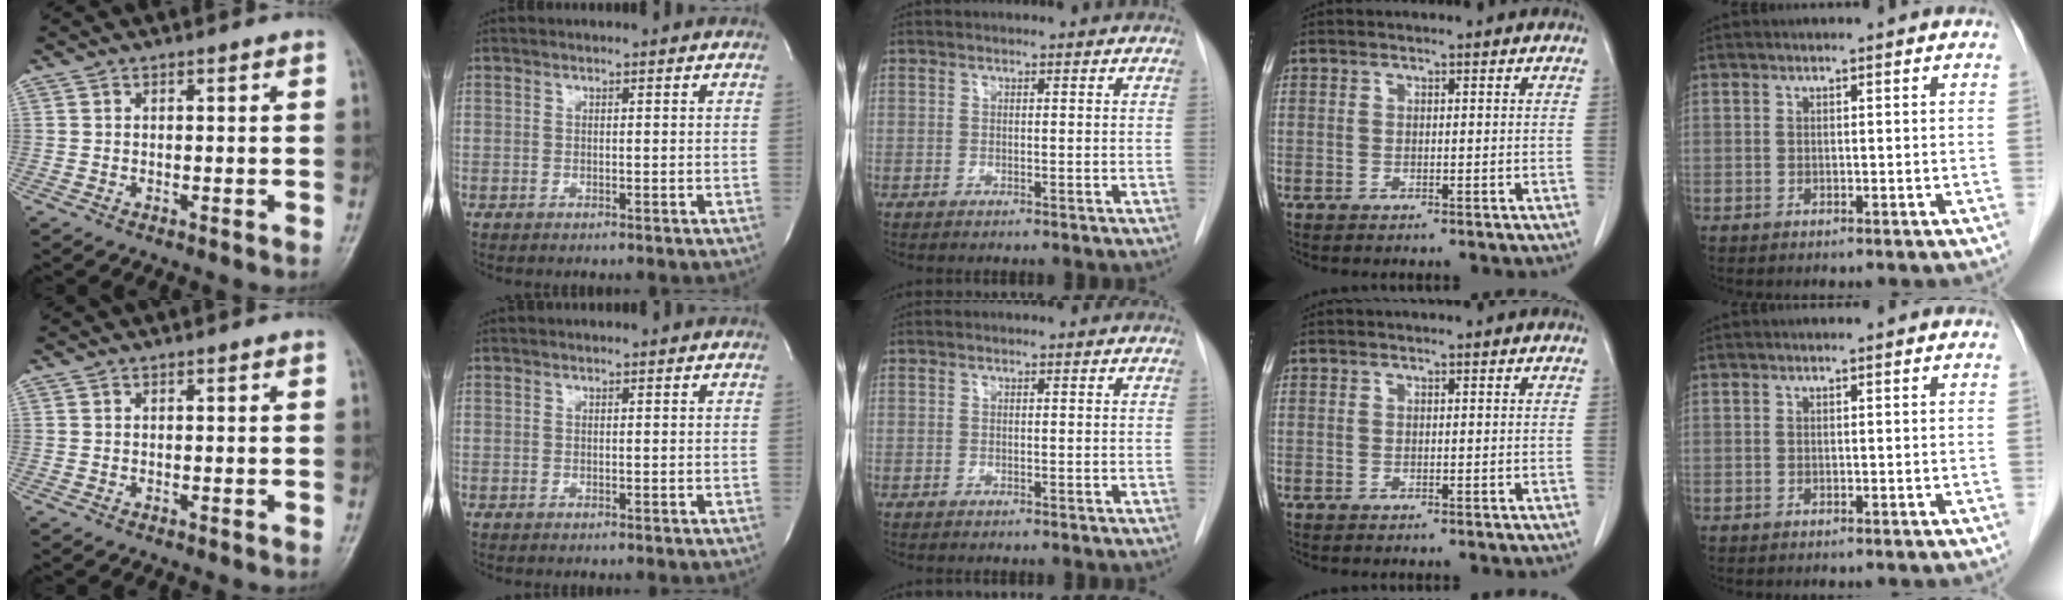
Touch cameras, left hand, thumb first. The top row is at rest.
{}